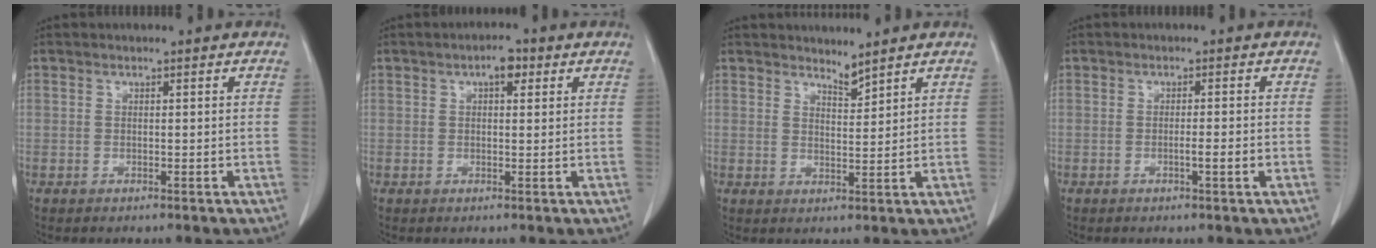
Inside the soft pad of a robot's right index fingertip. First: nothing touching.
{"total": 2.8, "force": [1.3, 1.1, 2.3], "torque": [-0.037, 0.008, 0.018]}
{"total": 2.3, "force": [2.2, -0.2, 0.2], "torque": [-0.003, -0.007, 0.043]}
{"total": 2.1, "force": [-0.7, -0.1, 2.0], "torque": [-0.032, -0.001, -0.013]}